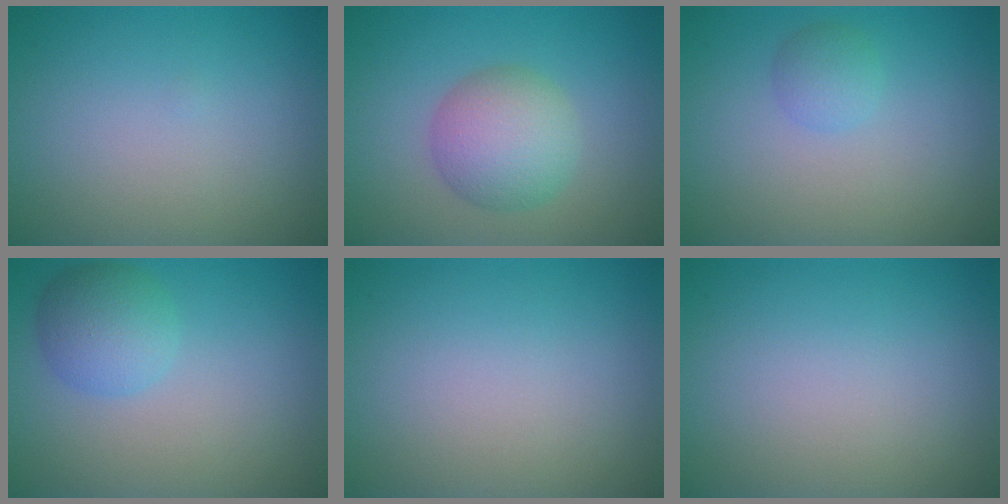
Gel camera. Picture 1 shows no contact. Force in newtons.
{"total": 4.9, "press": 4.9, "slide": 0.1}
{"total": 1.5, "press": 1.5, "slide": 0.0}
{"total": 3.5, "press": 3.5, "slide": 0.1}
{"total": 0.0}
{"total": 0.0}